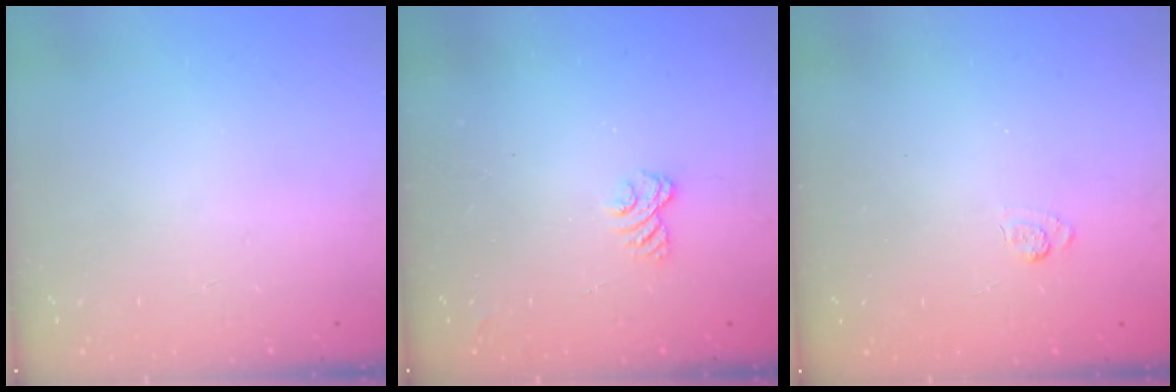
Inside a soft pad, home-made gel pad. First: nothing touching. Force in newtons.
{"total": 2.6, "press": 2.2, "slide": 1.3}
{"total": 2.5, "press": 2.1, "slide": 1.4}